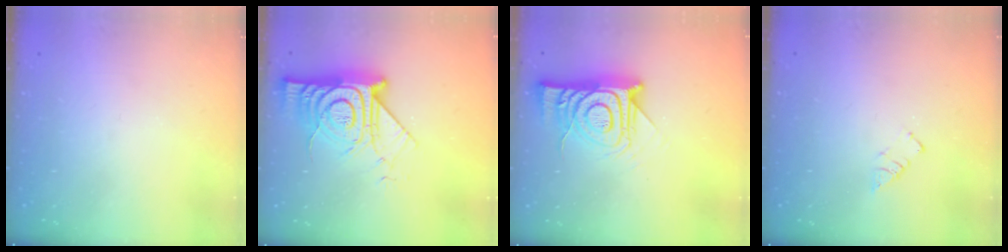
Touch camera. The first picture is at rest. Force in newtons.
{"total": 17.3, "press": 17.2, "slide": 1.2}
{"total": 16.1, "press": 16.1, "slide": 1.3}
{"total": 2.9, "press": 2.9, "slide": 0.4}